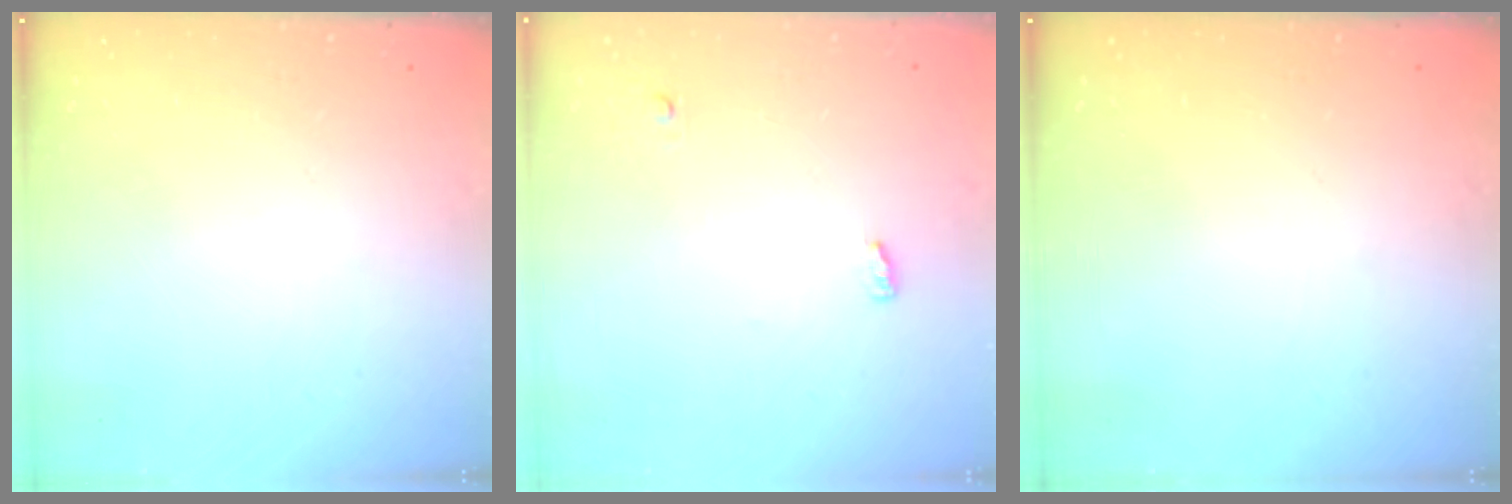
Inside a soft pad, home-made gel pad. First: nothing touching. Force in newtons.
{"total": 3.5, "press": 3.4, "slide": 1.0}
{"total": 0.0}